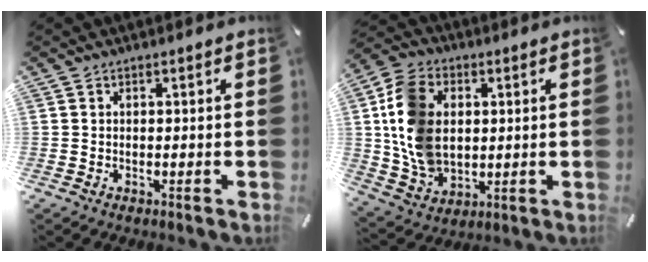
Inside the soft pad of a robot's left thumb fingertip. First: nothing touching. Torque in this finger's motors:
{"motor_torque": [0.78, 0.78, 1.35, -1.21, 0.59]}